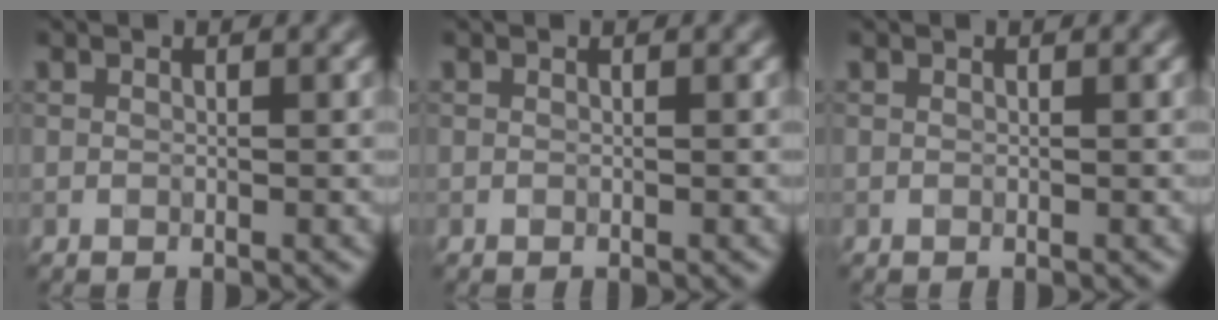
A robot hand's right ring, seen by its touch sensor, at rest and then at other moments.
{"total": 0.0}
{"total": 0.0}